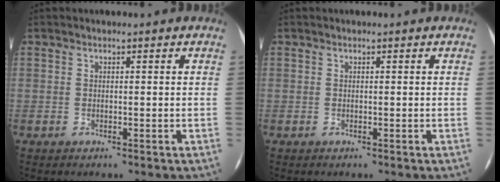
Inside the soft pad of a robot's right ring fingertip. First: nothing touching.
{"total": 0.0}